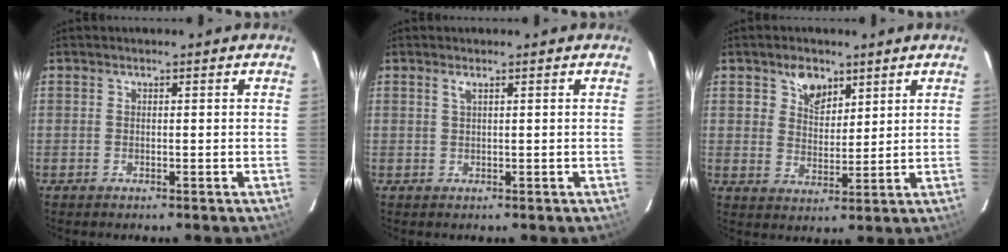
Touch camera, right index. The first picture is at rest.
{"total": 0.8, "force": [0.4, -0.1, 0.7], "torque": [-0.013, 0.002, 0.008]}
{"total": 6.1, "force": [3.8, 4.1, 2.3], "torque": [-0.028, 0.002, 0.072]}